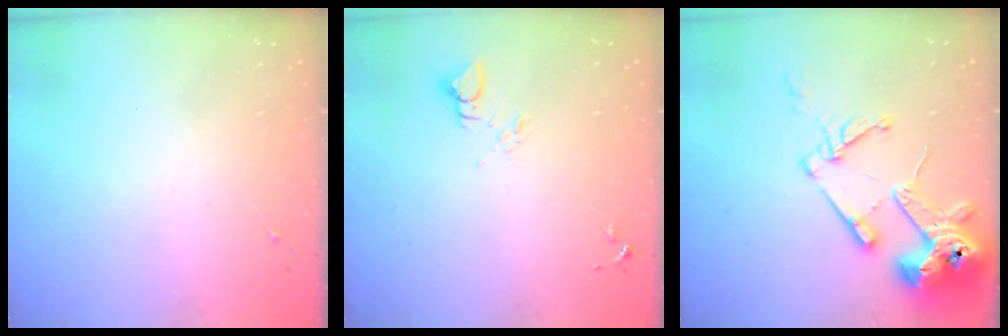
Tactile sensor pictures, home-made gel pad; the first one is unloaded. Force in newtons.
{"total": 3.4, "press": 3.4, "slide": 0.2}
{"total": 17.2, "press": 17.1, "slide": 2.1}